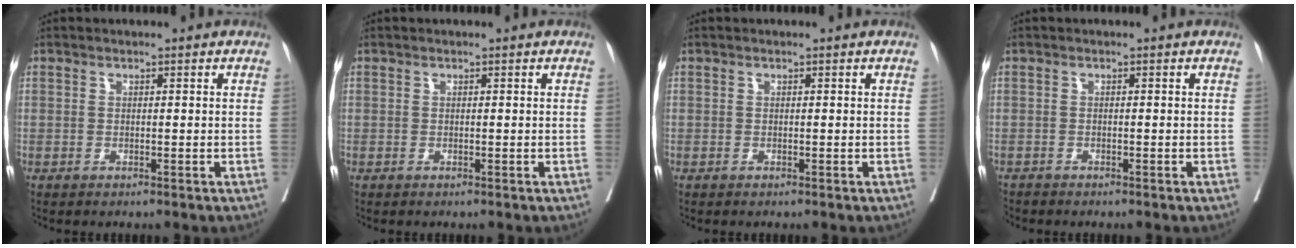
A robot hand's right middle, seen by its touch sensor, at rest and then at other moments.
{"total": 0.0}
{"total": 0.0}
{"total": 1.1, "force": [-1.1, 0.2, 0.0], "torque": [-0.006, -0.005, -0.023]}